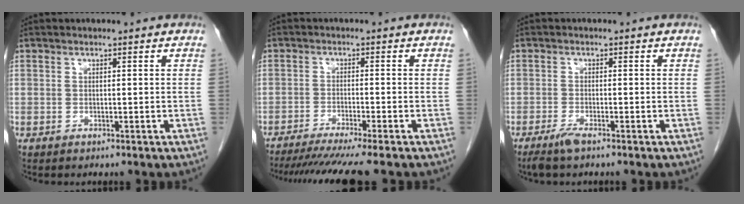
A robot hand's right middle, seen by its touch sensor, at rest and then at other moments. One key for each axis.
{"total": 10.6, "fx": -9.1, "fy": -1.4, "fz": 5.3, "tx": -0.054, "ty": -0.029, "tz": -0.139}
{"total": 2.3, "fx": -1.7, "fy": 0.1, "fz": 1.5, "tx": -0.038, "ty": -0.006, "tz": -0.035}